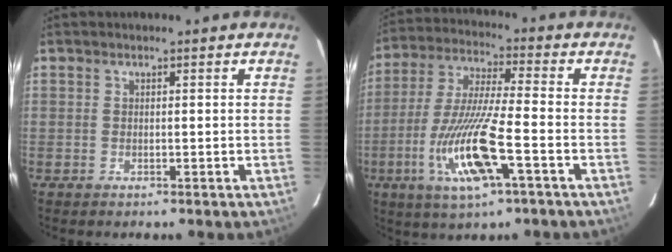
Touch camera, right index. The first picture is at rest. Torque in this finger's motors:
{"motor_torque": [1.12, -1.02, 0.39, 0.21]}